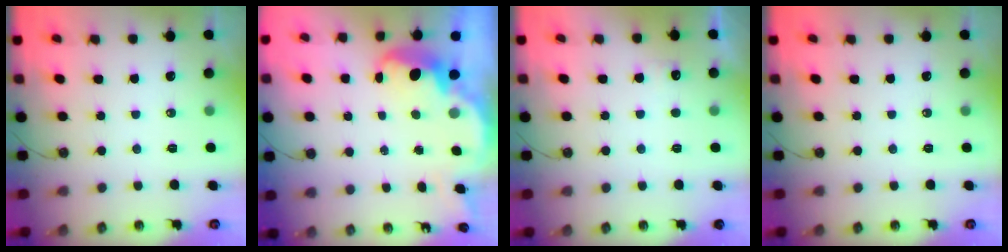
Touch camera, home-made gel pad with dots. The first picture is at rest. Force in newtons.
{"total": 4.8, "press": 4.8, "slide": 0.6}
{"total": 3.9, "press": 3.7, "slide": 1.2}
{"total": 0.0}